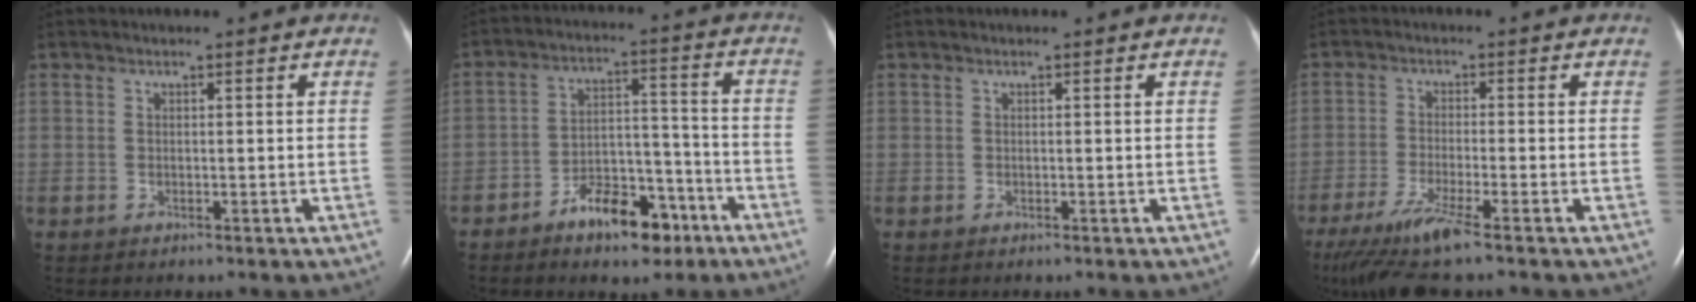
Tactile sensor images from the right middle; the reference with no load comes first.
{"total": 9.6, "force": [-6.2, 4.3, 5.8], "torque": [-0.095, 0.022, -0.098]}
{"total": 0.0}
{"total": 9.4, "force": [-6.9, -0.5, 6.4], "torque": [-0.119, -0.034, -0.120]}